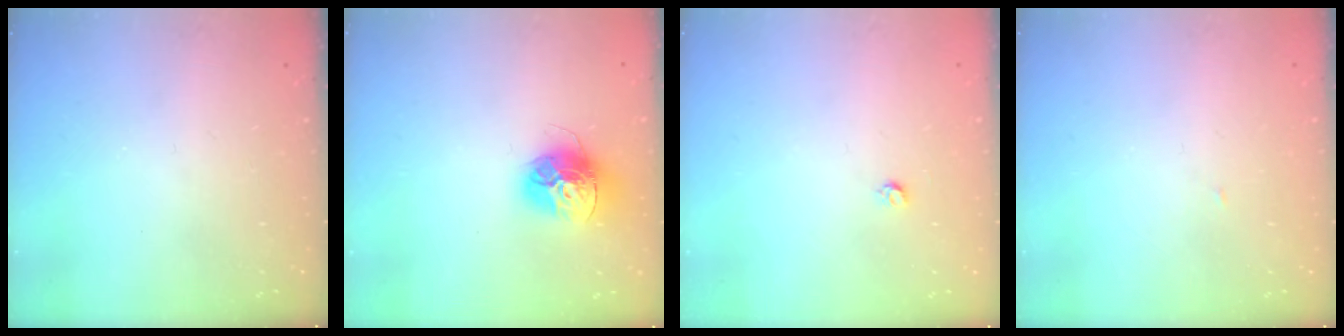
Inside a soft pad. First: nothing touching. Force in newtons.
{"total": 14.4, "press": 14.3, "slide": 1.5}
{"total": 3.0, "press": 3.0, "slide": 0.2}
{"total": 1.4, "press": 1.4, "slide": 0.0}